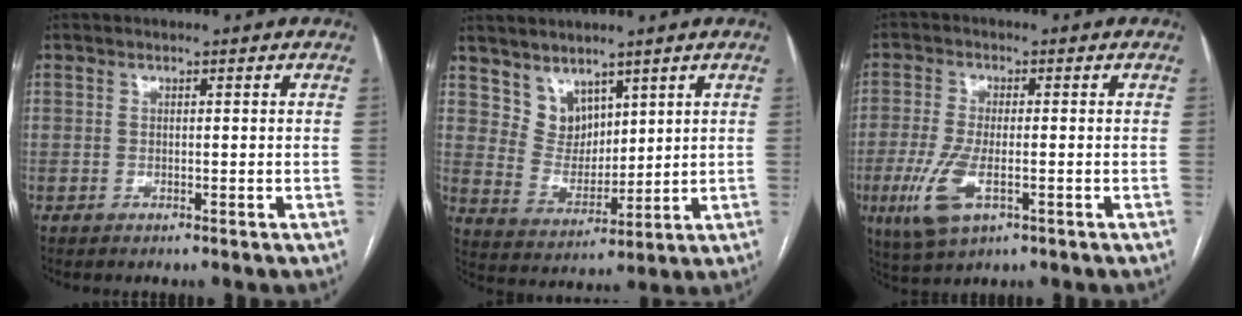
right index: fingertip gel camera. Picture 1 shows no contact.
{"total": 6.1, "force": [4.3, 4.2, 1.4], "torque": [-0.031, 0.004, 0.096]}
{"total": 8.0, "force": [-2.7, 2.7, 7.0], "torque": [-0.161, -0.020, -0.045]}